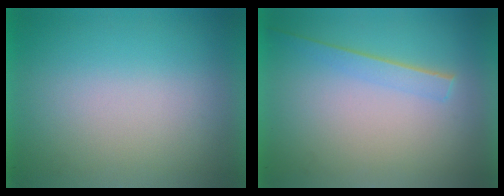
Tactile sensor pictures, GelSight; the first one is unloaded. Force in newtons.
{"total": 1.6}